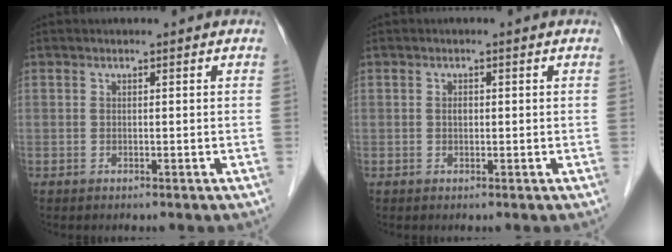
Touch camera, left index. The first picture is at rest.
{"total": 0.8, "force": [-0.3, 0.4, 0.6], "torque": [-0.011, -0.003, -0.006]}